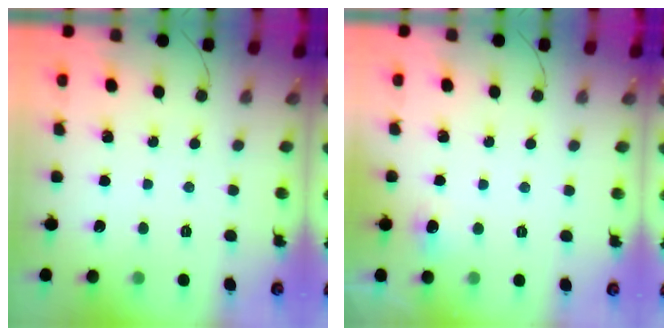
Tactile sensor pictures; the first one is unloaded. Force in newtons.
{"total": 4.3, "press": 3.9, "slide": 1.7}